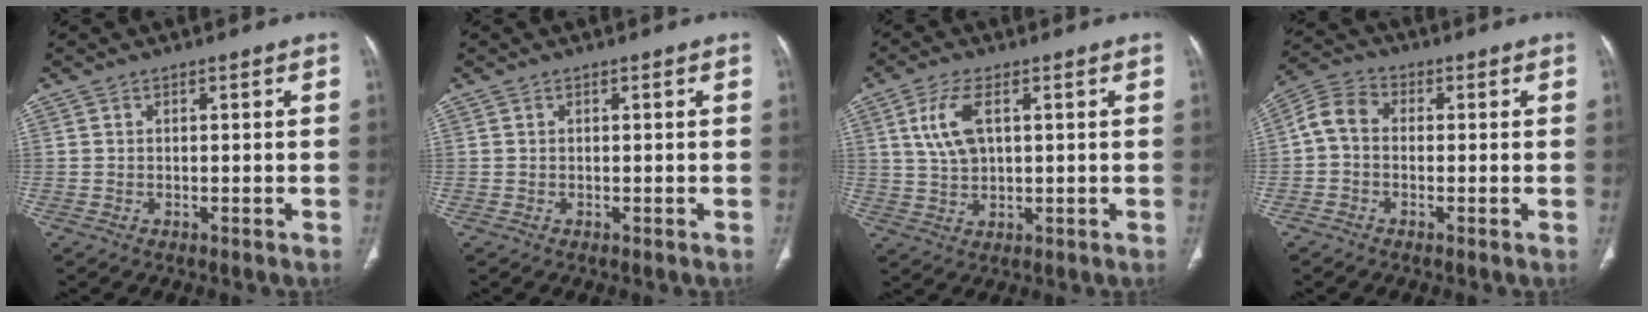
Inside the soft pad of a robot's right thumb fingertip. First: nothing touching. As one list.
[{"total": 0.0}, {"total": 6.9, "force": [2.1, 3.3, 5.6], "torque": [-0.125, -0.003, 0.047]}, {"total": 5.8, "force": [-0.2, 4.2, 3.9], "torque": [-0.066, 0.019, -0.018]}]